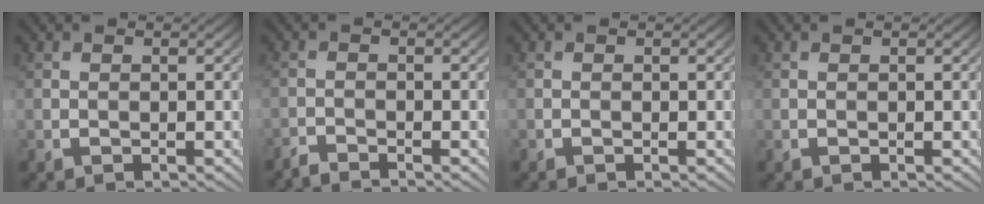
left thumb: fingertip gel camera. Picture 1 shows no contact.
{"total": 1.7, "force": [-1.7, 0.1, 0.4], "torque": [-0.008, -0.005, -0.038]}
{"total": 0.0}
{"total": 0.0}